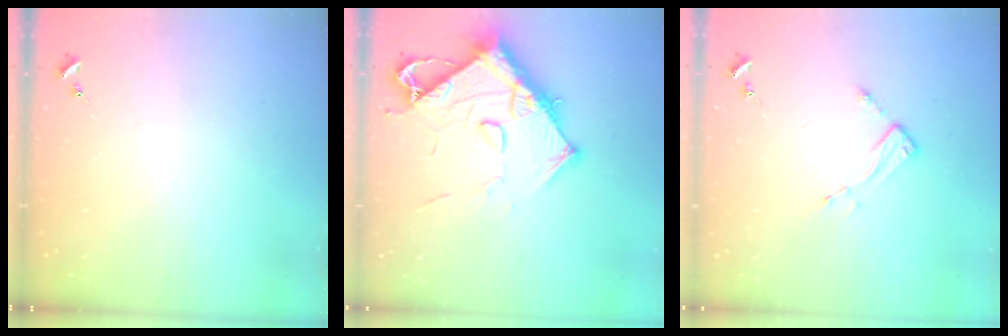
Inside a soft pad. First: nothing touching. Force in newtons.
{"total": 13.1, "press": 13.1, "slide": 1.4}
{"total": 4.8, "press": 4.7, "slide": 0.3}